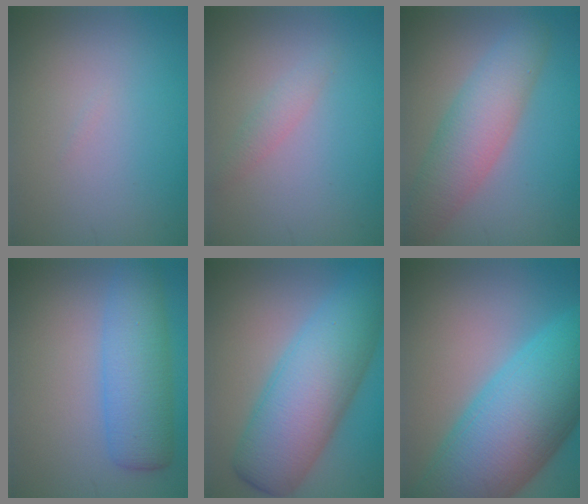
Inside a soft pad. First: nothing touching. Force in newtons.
{"total": 1.3, "press": 1.3, "slide": 0.1}
{"total": 5.7, "press": 5.7, "slide": 0.1}
{"total": 6.0, "press": 6.0, "slide": 0.1}
{"total": 10.8, "press": 10.8, "slide": 0.2}
{"total": 15.0, "press": 15.0, "slide": 0.5}